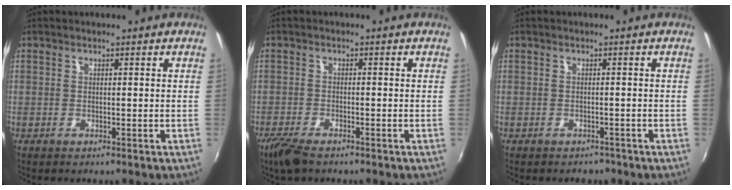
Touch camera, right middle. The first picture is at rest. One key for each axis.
{"total": 5.2, "fx": -3.9, "fy": 1.5, "fz": 3.0, "tx": -0.082, "ty": -0.017, "tz": -0.077}
{"total": 2.4, "fx": -1.9, "fy": 1.3, "fz": 0.4, "tx": -0.012, "ty": -0.008, "tz": -0.024}